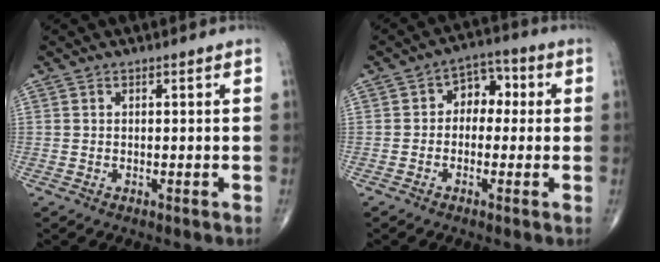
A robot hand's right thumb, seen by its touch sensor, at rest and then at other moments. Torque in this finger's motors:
{"motor_torque": [0.02, 0.04, 0.21, -0.14, 0.03]}